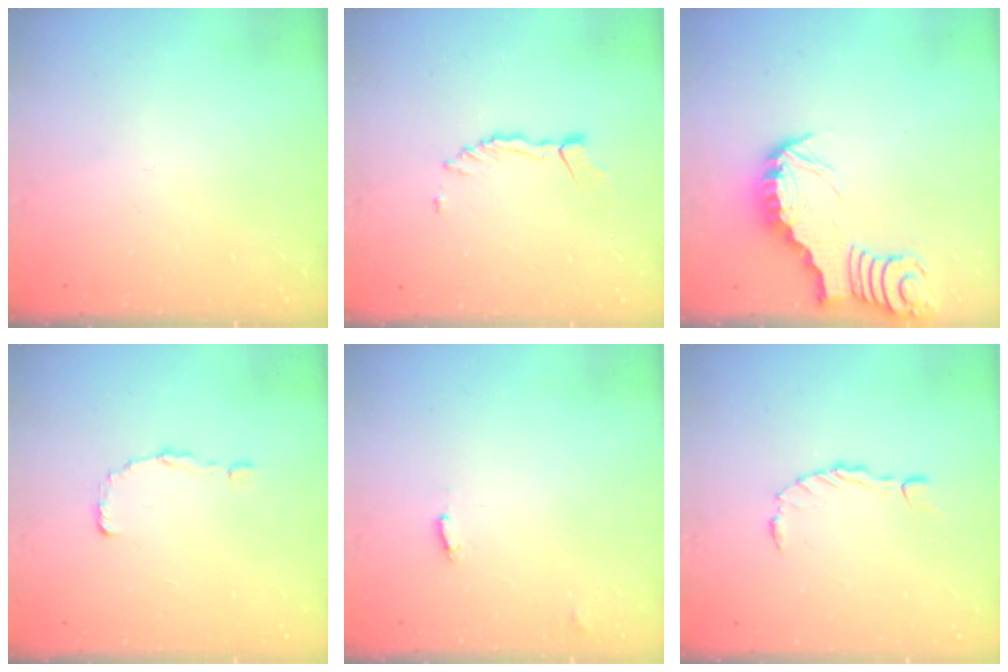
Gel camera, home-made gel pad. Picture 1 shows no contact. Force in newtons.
{"total": 2.9, "press": 2.9, "slide": 0.3}
{"total": 2.9, "press": 2.8, "slide": 0.3}
{"total": 0.0}
{"total": 5.2, "press": 5.2, "slide": 0.4}
{"total": 1.5, "press": 1.5, "slide": 0.2}